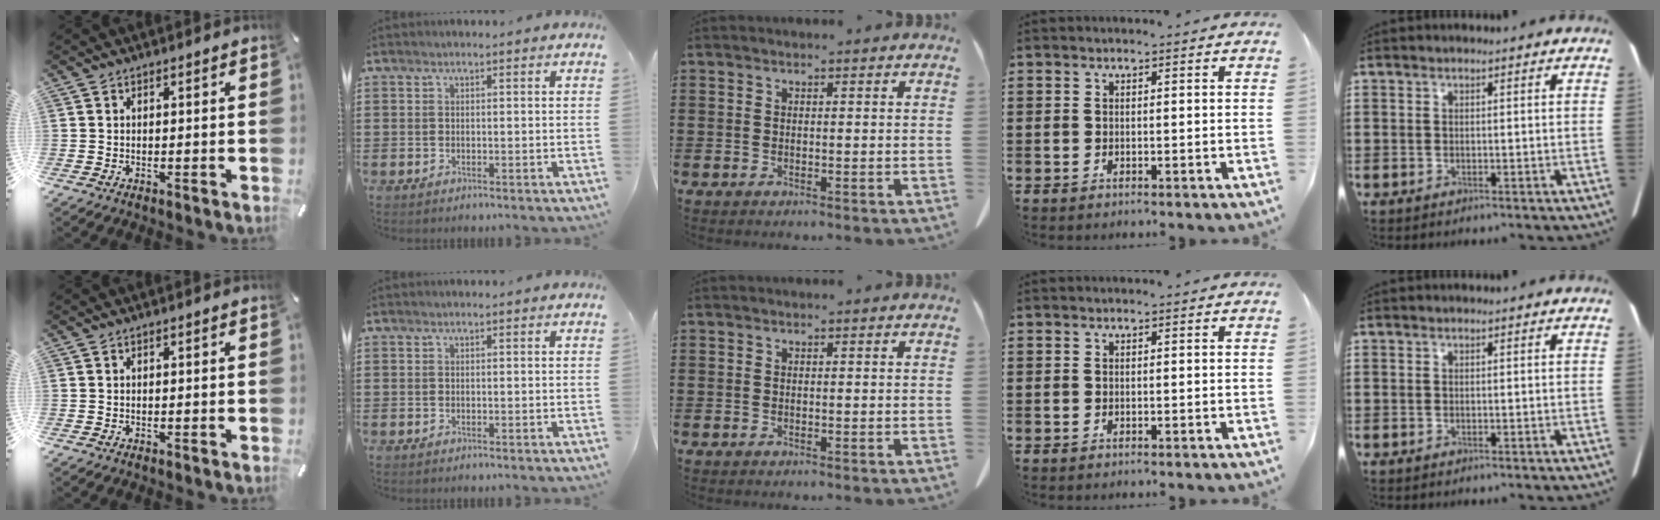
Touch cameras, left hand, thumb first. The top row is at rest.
{}